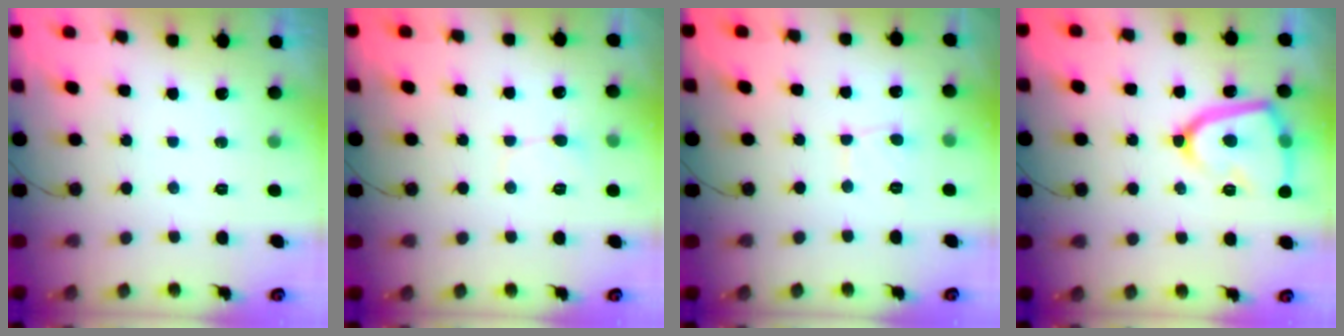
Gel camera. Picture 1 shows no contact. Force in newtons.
{"total": 4.2, "press": 4.2, "slide": 0.5}
{"total": 2.7, "press": 2.7, "slide": 0.3}
{"total": 17.0, "press": 16.9, "slide": 1.5}